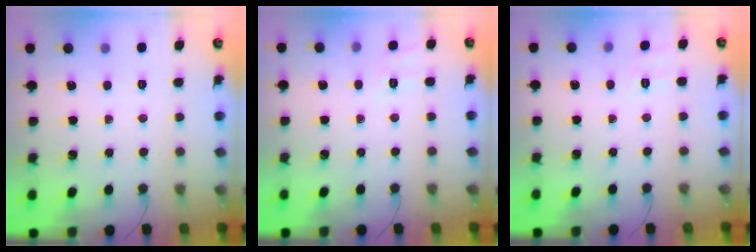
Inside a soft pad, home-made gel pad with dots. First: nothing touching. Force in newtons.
{"total": 2.3, "press": 1.3, "slide": 1.9}
{"total": 6.0, "press": 5.7, "slide": 1.9}